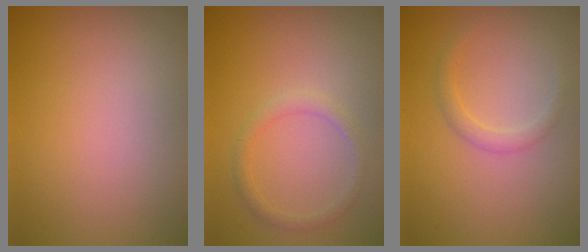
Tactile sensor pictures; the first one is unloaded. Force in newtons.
{"total": 1.4, "press": 1.3, "slide": 0.2}
{"total": 1.4, "press": 1.4, "slide": 0.0}